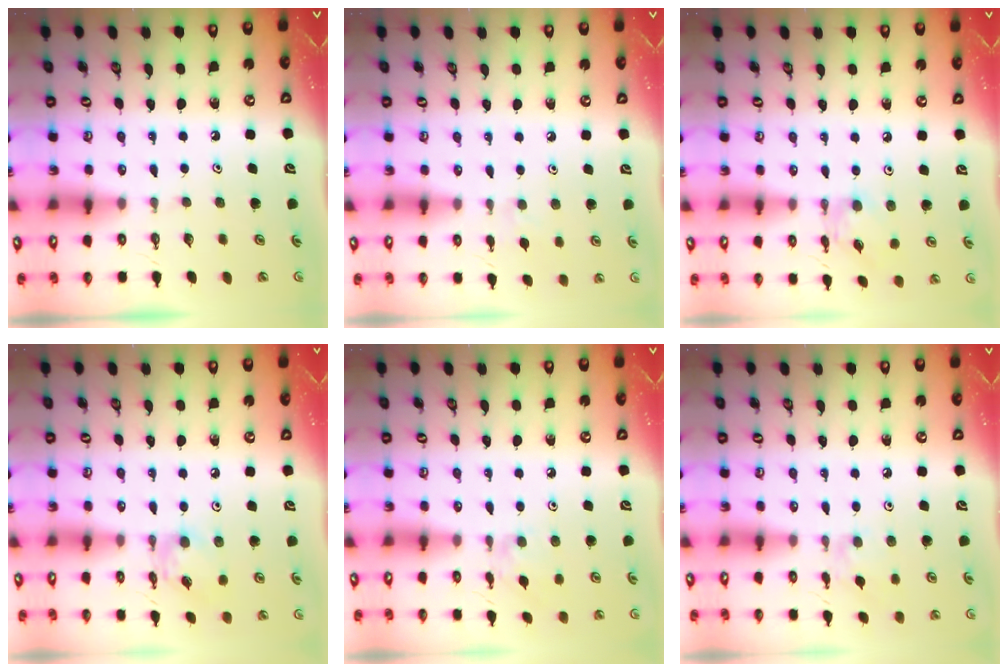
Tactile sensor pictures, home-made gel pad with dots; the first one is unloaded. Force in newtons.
{"total": 4.5, "press": 4.4, "slide": 0.8}
{"total": 3.0, "press": 3.0, "slide": 0.1}
{"total": 8.8, "press": 8.8, "slide": 0.5}
{"total": 2.8, "press": 2.7, "slide": 0.5}
{"total": 3.7, "press": 3.7, "slide": 0.5}